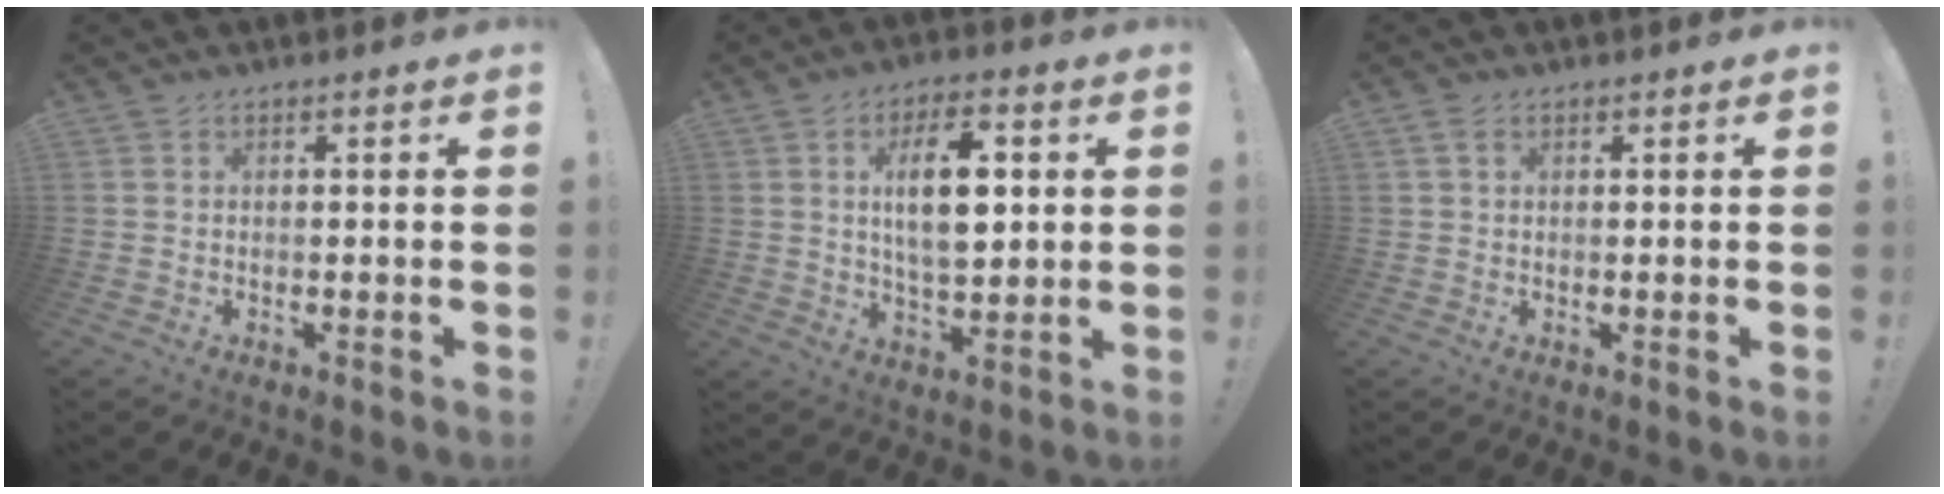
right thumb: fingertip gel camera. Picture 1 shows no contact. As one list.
[{"total": 12.9, "force": [2.7, 6.4, 10.9], "torque": [-0.170, 0.003, 0.042]}, {"total": 1.5, "force": [0.7, 0.9, 1.0], "torque": [-0.014, 0.001, 0.012]}]